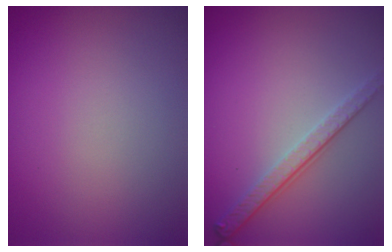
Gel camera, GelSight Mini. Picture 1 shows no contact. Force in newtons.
{"total": 2.9, "press": 2.5, "slide": 1.5}